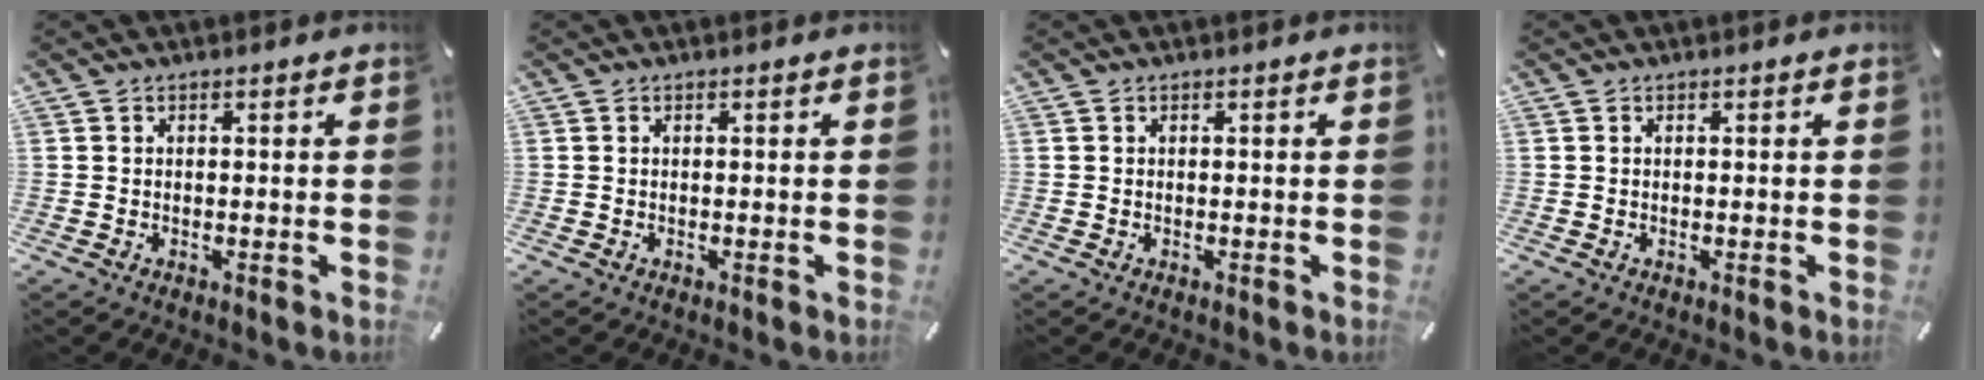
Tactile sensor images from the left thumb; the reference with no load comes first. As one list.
[{"total": 0.0}, {"total": 0.0}, {"total": 0.0}]